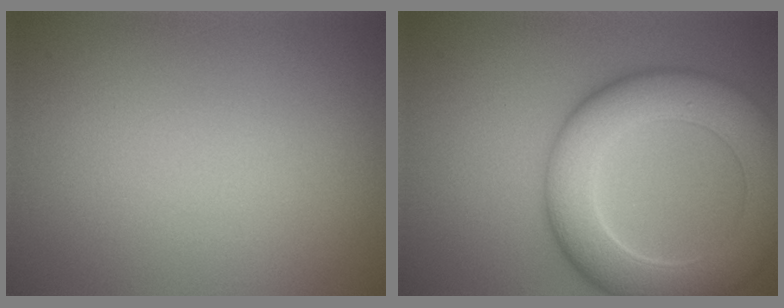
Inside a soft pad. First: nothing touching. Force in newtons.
{"total": 9.2, "press": 9.1, "slide": 0.3}